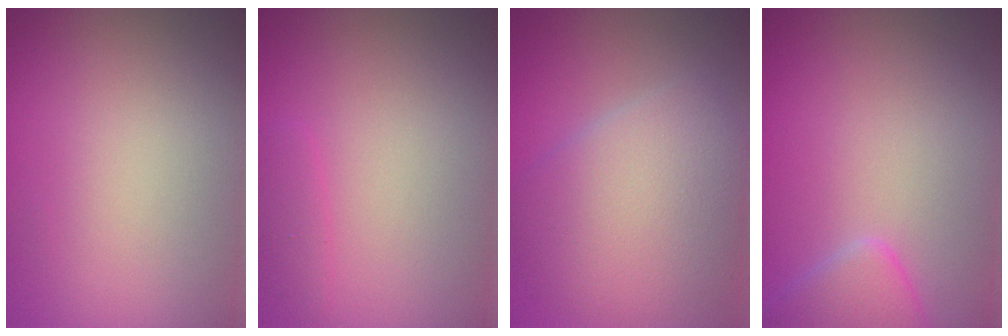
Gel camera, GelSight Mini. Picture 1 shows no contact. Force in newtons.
{"total": 1.1, "press": 1.1, "slide": 0.1}
{"total": 6.7, "press": 6.7, "slide": 0.1}
{"total": 2.4, "press": 2.4, "slide": 0.1}